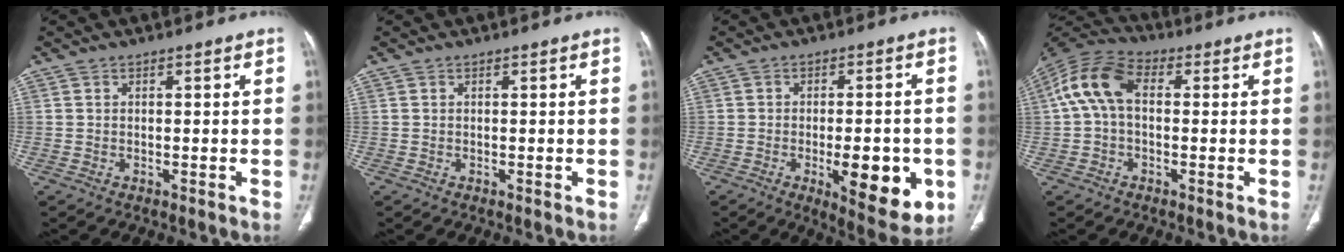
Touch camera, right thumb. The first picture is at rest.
{"total": 0.0}
{"total": 13.3, "force": [-3.9, 5.0, 11.6], "torque": [-0.137, -0.005, -0.043]}
{"total": 10.6, "force": [0.9, 6.7, 8.2], "torque": [-0.161, 0.030, 0.005]}